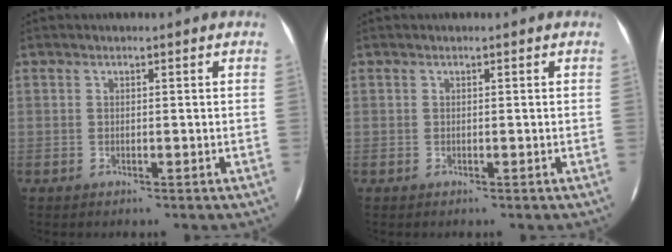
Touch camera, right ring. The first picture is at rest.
{"total": 0.0}